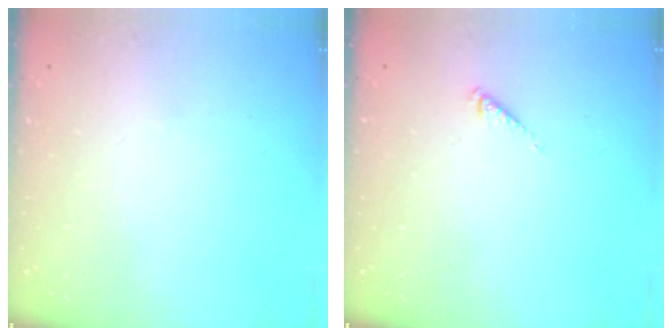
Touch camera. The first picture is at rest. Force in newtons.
{"total": 0.8, "press": 0.8, "slide": 0.1}